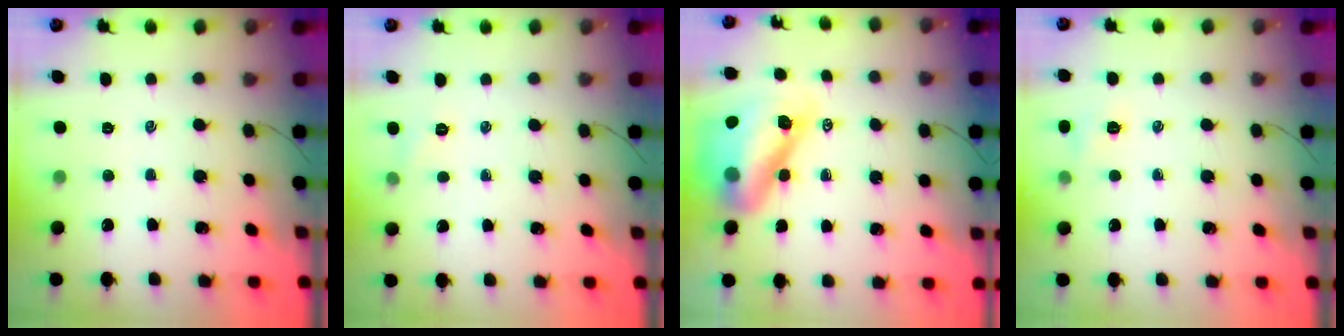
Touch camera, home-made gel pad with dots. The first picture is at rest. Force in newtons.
{"total": 4.3, "press": 4.1, "slide": 1.2}
{"total": 16.0, "press": 15.4, "slide": 4.4}
{"total": 6.1, "press": 6.1, "slide": 1.1}